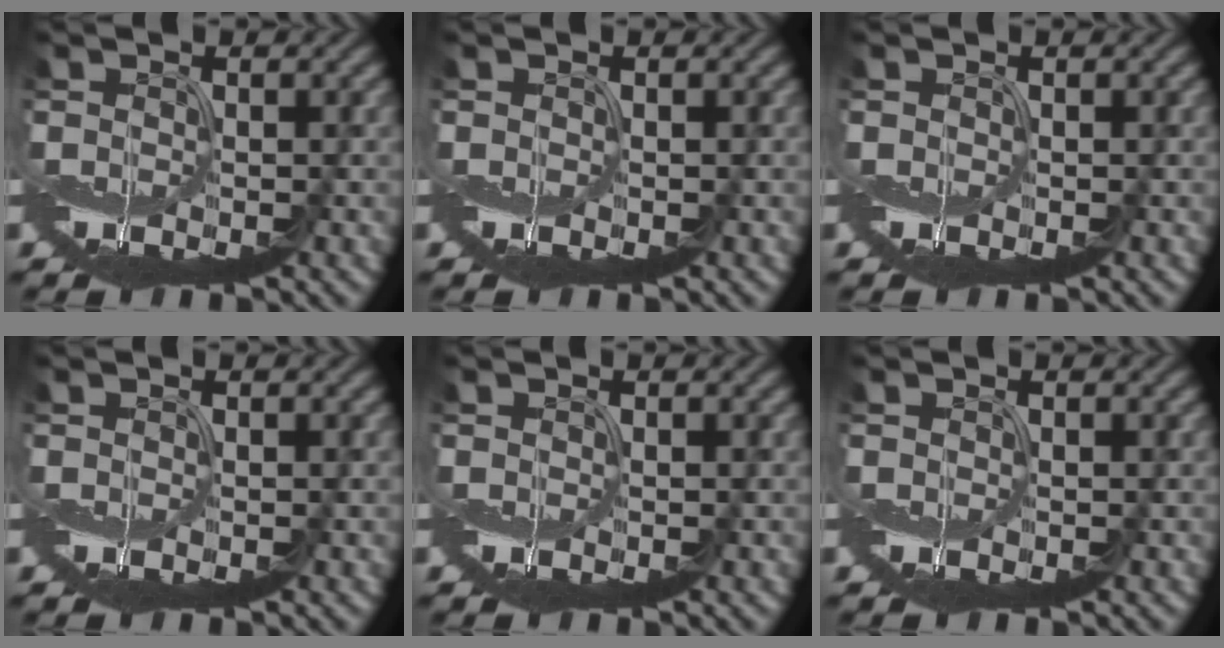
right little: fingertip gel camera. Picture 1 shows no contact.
{"total": 0.0}
{"total": 0.0}
{"total": 0.0}
{"total": 0.0}
{"total": 0.0}